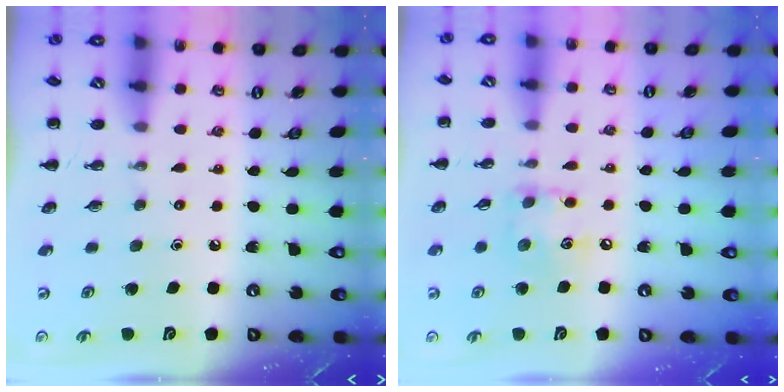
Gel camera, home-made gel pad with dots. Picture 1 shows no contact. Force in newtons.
{"total": 8.2, "press": 8.1, "slide": 0.6}